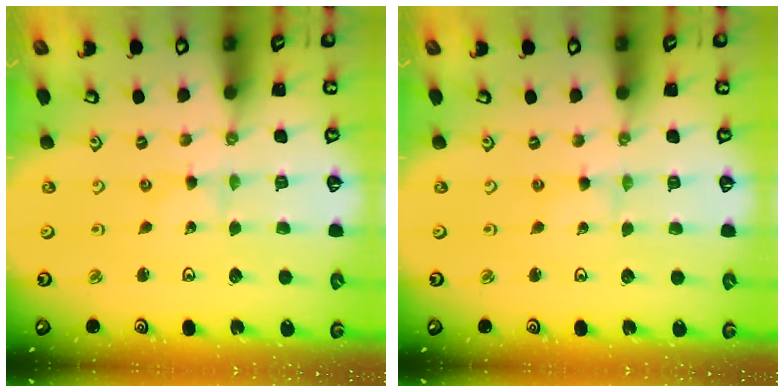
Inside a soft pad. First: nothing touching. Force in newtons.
{"total": 0.0}